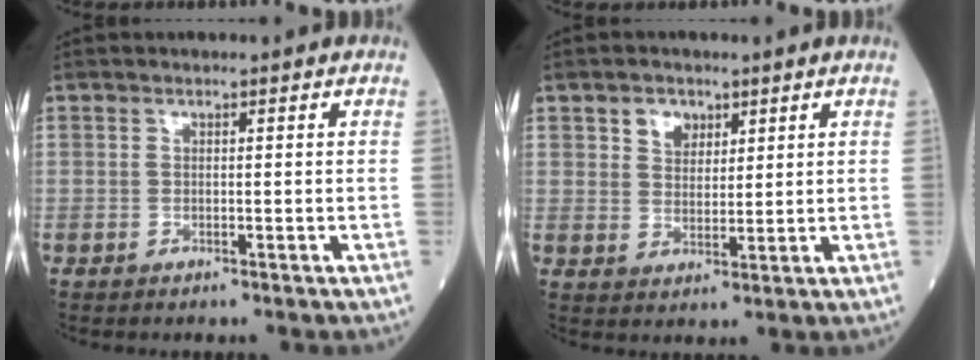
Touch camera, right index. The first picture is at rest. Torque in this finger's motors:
{"motor_torque": [0.04, 0.04, 0.06, 0.01]}